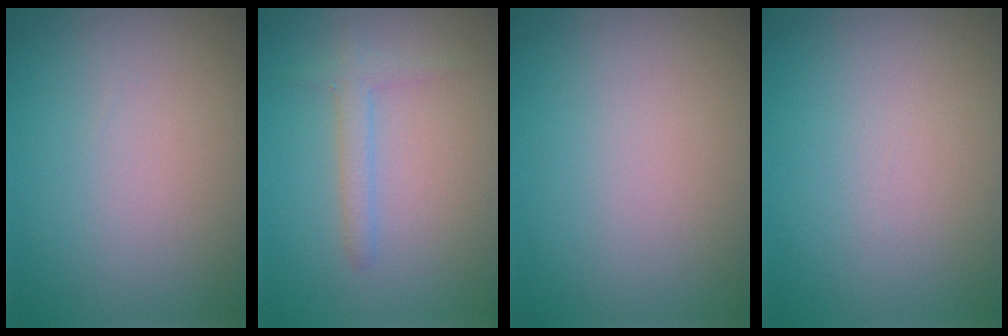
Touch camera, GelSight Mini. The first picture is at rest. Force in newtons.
{"total": 1.7, "press": 1.7, "slide": 0.1}
{"total": 0.0}
{"total": 0.0}